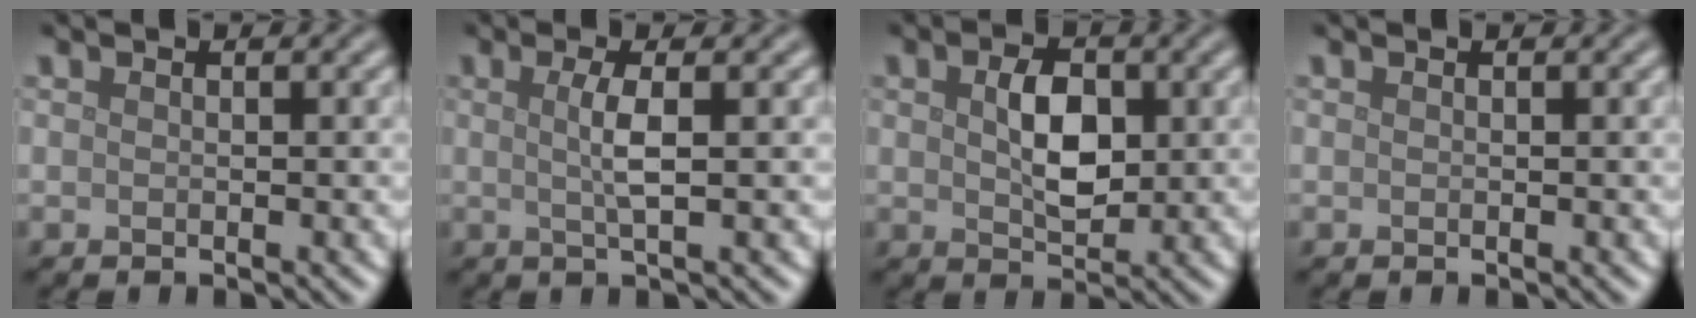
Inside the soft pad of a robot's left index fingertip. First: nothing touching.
{"total": 2.4, "force": [0.3, 0.4, 2.3], "torque": [-0.045, 0.002, 0.001]}
{"total": 3.9, "force": [0.6, 2.3, 3.1], "torque": [-0.064, -0.001, 0.012]}
{"total": 0.0}